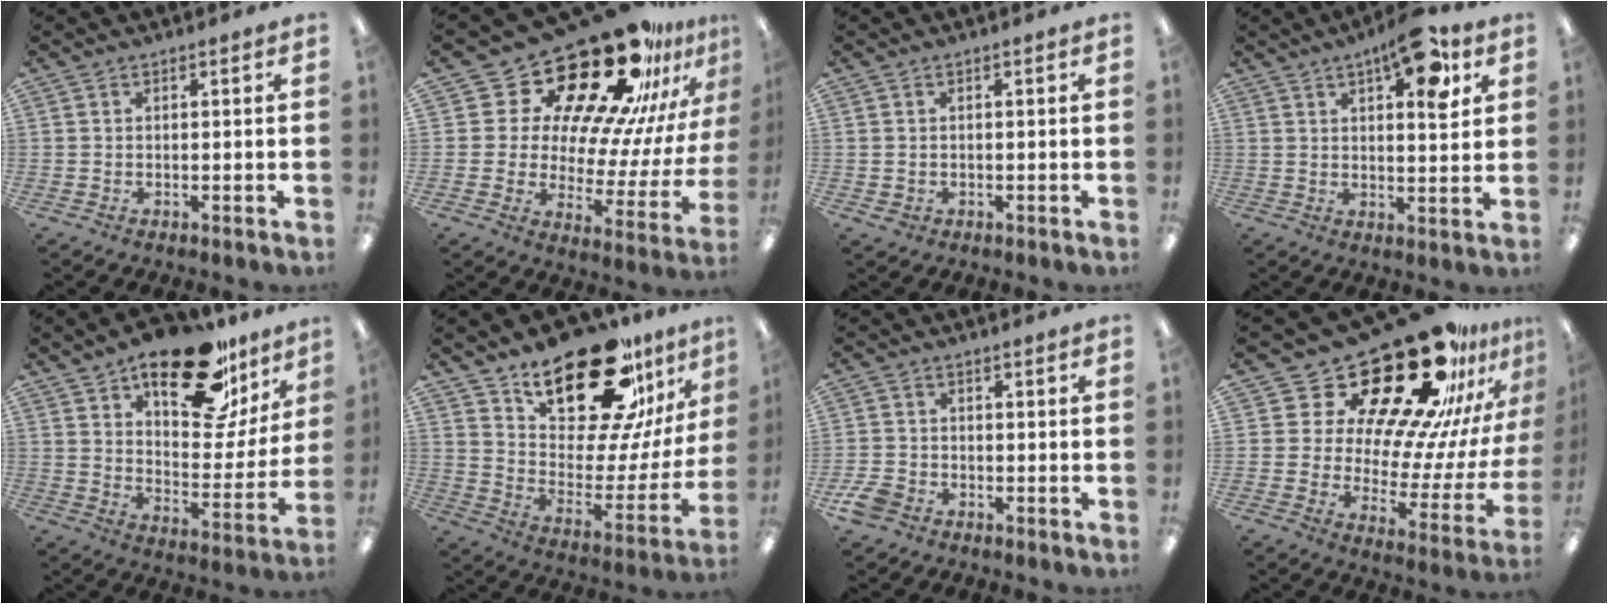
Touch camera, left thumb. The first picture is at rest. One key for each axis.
{"total": 26.5, "fx": 20.7, "fy": 10.8, "fz": 12.5, "tx": -0.186, "ty": -0.163, "tz": 0.356}
{"total": 1.1, "fx": -0.2, "fy": 1.1, "fz": 0.0, "tx": -0.001, "ty": 0.002, "tz": -0.007}
{"total": 11.9, "fx": 6.7, "fy": 4.3, "fz": 8.9, "tx": -0.109, "ty": -0.037, "tz": 0.104}
{"total": 24.0, "fx": 15.9, "fy": 11.0, "fz": 14.3, "tx": -0.195, "ty": -0.094, "tz": 0.262}
{"total": 25.1, "fx": 19.2, "fy": 9.5, "fz": 13.0, "tx": -0.190, "ty": -0.140, "tz": 0.324}
{"total": 4.7, "fx": -3.2, "fy": 3.1, "fz": 1.7, "tx": -0.039, "ty": 0.011, "tz": -0.060}
{"total": 28.6, "fx": 22.2, "fy": 11.1, "fz": 14.3, "tx": -0.209, "ty": -0.178, "tz": 0.385}